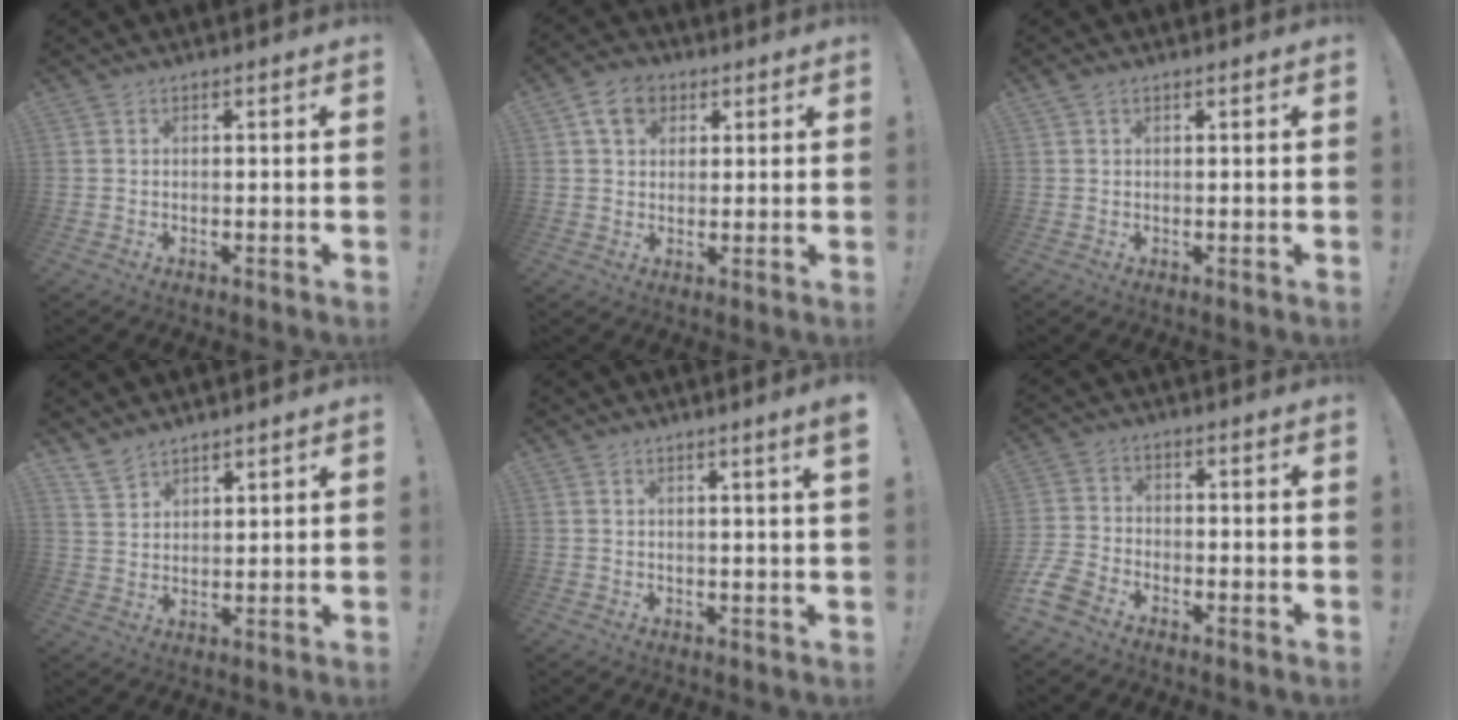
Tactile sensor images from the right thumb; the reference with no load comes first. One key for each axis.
{"total": 7.5, "fx": 3.4, "fy": 5.7, "fz": 3.5, "tx": -0.054, "ty": -0.001, "tz": 0.066}
{"total": 1.1, "fx": 0.6, "fy": 0.5, "fz": 0.7, "tx": -0.016, "ty": 0.003, "tz": 0.010}
{"total": 5.8, "fx": 5.0, "fy": 2.4, "fz": 1.5, "tx": -0.031, "ty": -0.031, "tz": 0.097}
{"total": 2.6, "fx": 1.4, "fy": -0.8, "fz": 2.1, "tx": -0.031, "ty": -0.009, "tz": 0.021}
{"total": 6.8, "fx": -4.8, "fy": 4.0, "fz": 2.7, "tx": -0.077, "ty": 0.017, "tz": -0.089}